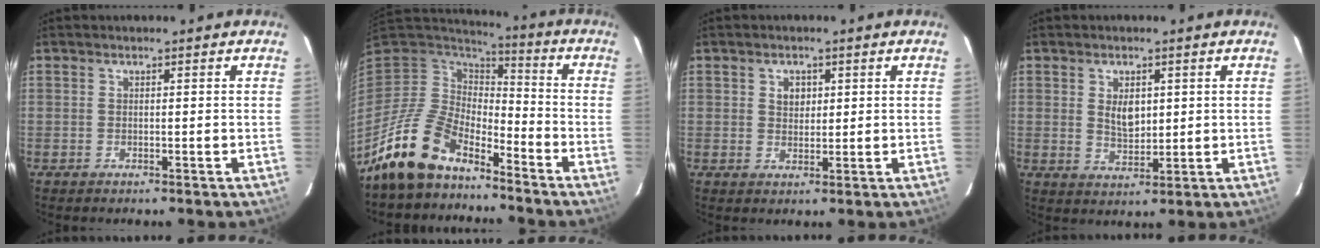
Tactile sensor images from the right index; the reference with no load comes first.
{"total": 14.5, "force": [-11.5, 6.2, 6.4], "torque": [-0.143, -0.002, -0.214]}
{"total": 2.8, "force": [1.0, 2.3, 1.4], "torque": [-0.018, 0.006, 0.018]}
{"total": 4.6, "force": [1.1, 2.8, 3.4], "torque": [-0.058, -0.001, 0.024]}